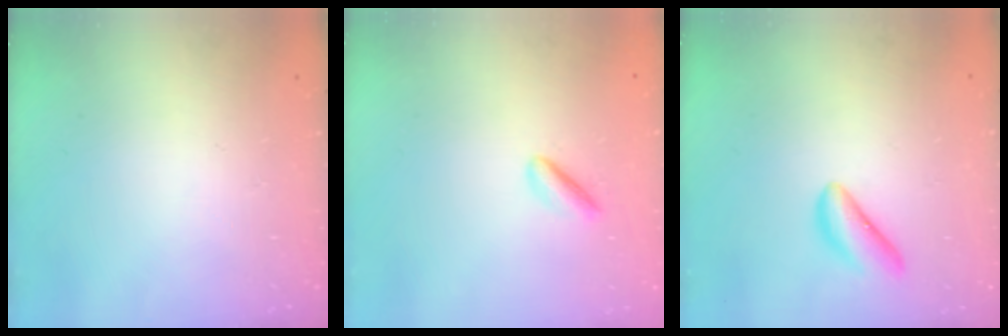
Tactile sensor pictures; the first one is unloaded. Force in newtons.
{"total": 1.9, "press": 1.9, "slide": 0.4}
{"total": 6.6, "press": 6.5, "slide": 0.9}